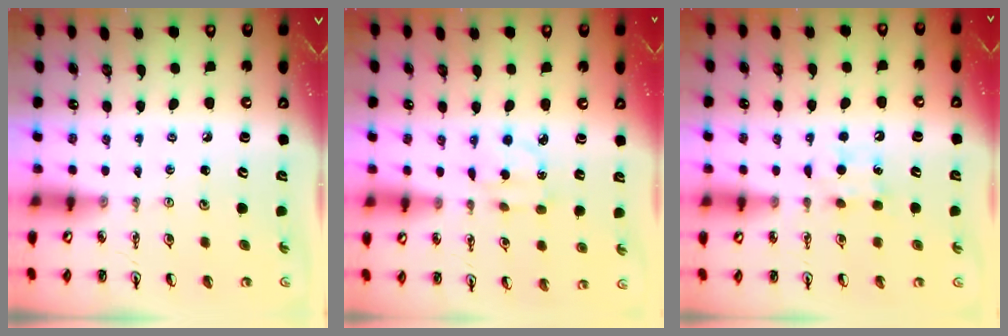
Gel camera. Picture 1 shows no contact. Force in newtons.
{"total": 2.9, "press": 2.9, "slide": 0.6}
{"total": 6.2, "press": 6.1, "slide": 0.7}